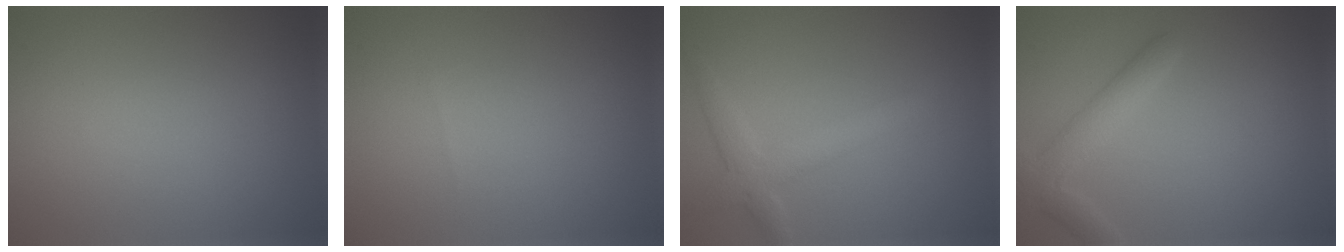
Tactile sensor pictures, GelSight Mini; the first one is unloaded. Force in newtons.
{"total": 0.0}
{"total": 3.1, "press": 3.1, "slide": 0.2}
{"total": 3.0, "press": 3.0, "slide": 0.2}